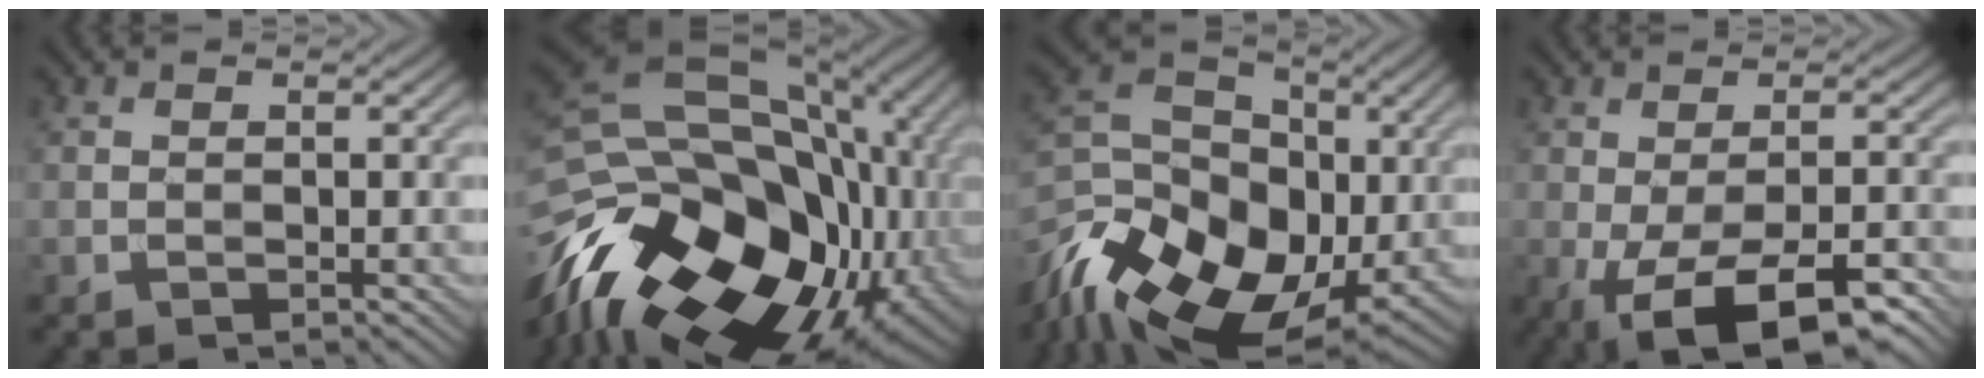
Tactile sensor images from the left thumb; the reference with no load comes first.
{"total": 21.1, "force": [-8.0, 13.8, 13.8], "torque": [-0.294, -0.010, -0.141]}
{"total": 18.4, "force": [-7.4, 12.7, 11.1], "torque": [-0.262, -0.011, -0.109]}
{"total": 12.7, "force": [-6.0, 5.1, 9.9], "torque": [-0.155, -0.022, -0.081]}